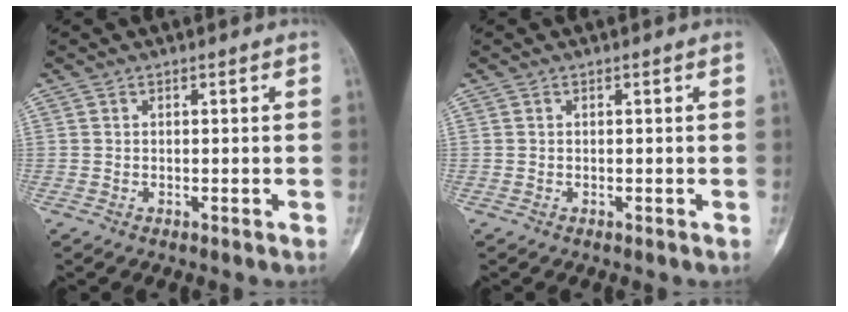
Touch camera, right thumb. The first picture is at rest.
{"total": 0.0}